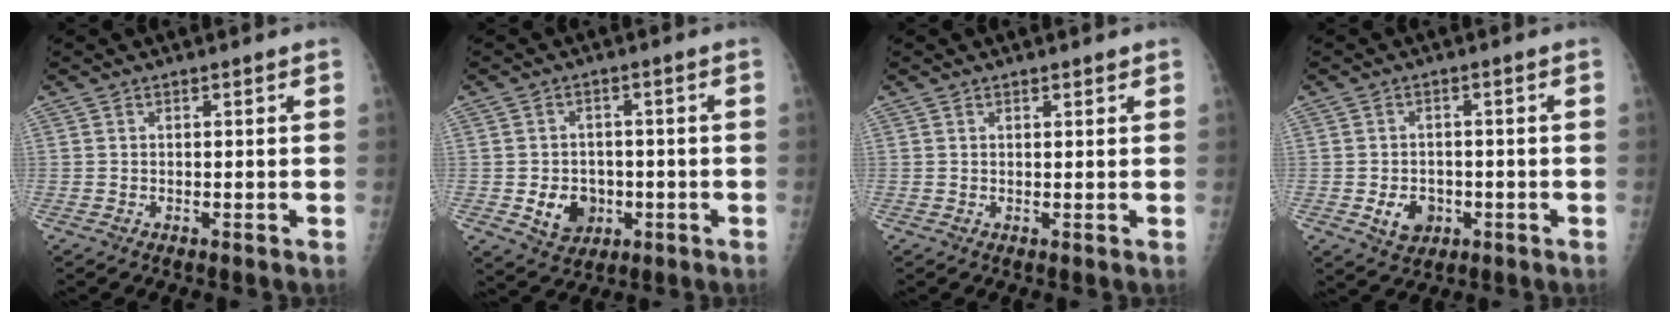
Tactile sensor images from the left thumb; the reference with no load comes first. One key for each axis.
{"total": 6.9, "fx": -1.5, "fy": 5.8, "fz": 3.5, "tx": -0.027, "ty": 0.005, "tz": -0.015}
{"total": 1.0, "fx": 0.8, "fy": 0.4, "fz": 0.4, "tx": 0.000, "ty": -0.004, "tz": 0.010}
{"total": 5.0, "fx": -1.4, "fy": 4.0, "fz": 2.7, "tx": -0.027, "ty": 0.004, "tz": -0.015}